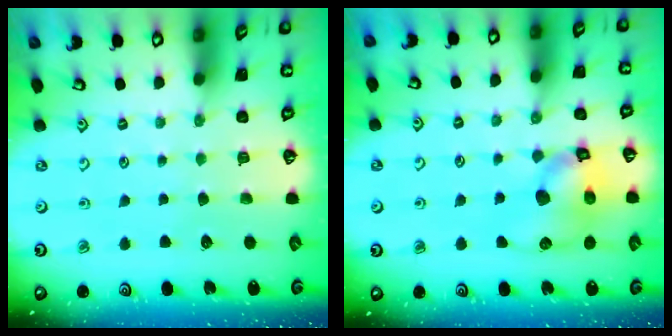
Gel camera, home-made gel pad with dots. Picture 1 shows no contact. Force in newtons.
{"total": 12.4, "press": 12.2, "slide": 1.9}